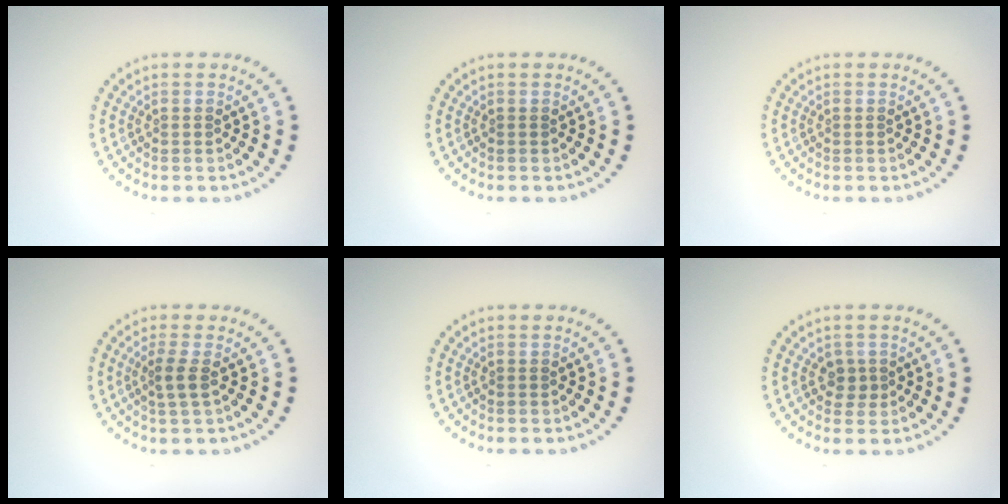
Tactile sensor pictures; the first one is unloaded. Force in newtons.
{"total": 0.0}
{"total": 0.0}
{"total": 1.7, "press": 1.3, "slide": 1.1}
{"total": 0.0}
{"total": 1.5, "press": 1.2, "slide": 0.9}